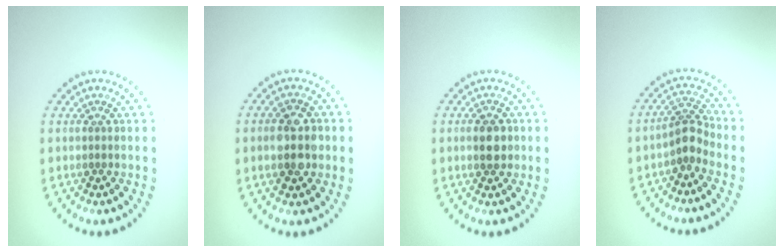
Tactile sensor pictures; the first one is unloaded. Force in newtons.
{"total": 4.0, "press": 4.0, "slide": 0.2}
{"total": 2.6, "press": 2.6, "slide": 0.0}
{"total": 2.5, "press": 1.9, "slide": 1.6}